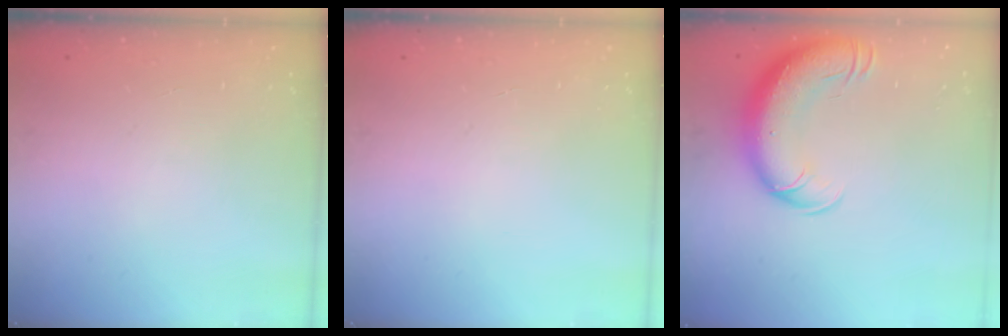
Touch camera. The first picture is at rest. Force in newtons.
{"total": 0.0}
{"total": 15.1, "press": 14.7, "slide": 3.6}